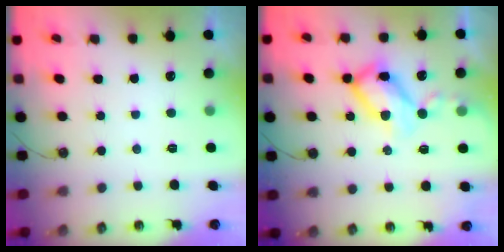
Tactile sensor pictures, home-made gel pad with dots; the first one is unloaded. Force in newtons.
{"total": 12.3, "press": 12.1, "slide": 1.8}